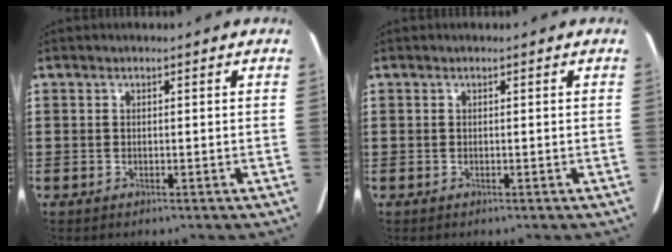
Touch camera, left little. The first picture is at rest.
{"total": 0.0}